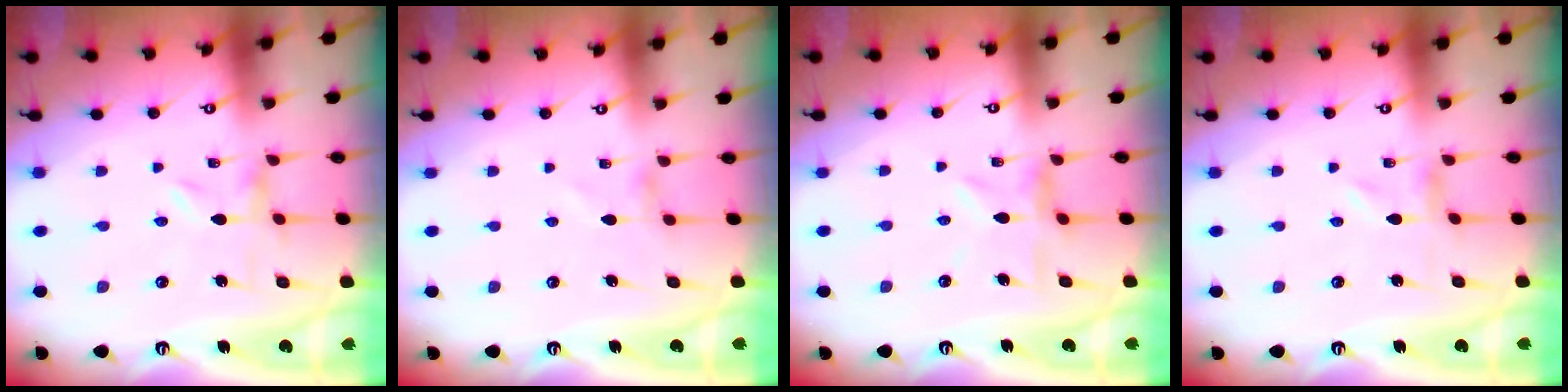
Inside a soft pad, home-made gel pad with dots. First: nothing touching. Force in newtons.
{"total": 0.7, "press": 0.7, "slide": 0.2}
{"total": 6.2, "press": 6.2, "slide": 0.5}
{"total": 0.0}